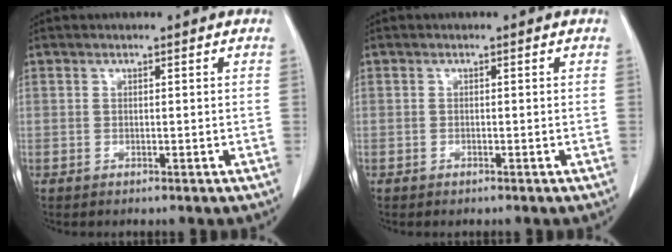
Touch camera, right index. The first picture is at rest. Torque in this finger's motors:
{"motor_torque": [0.21, -0.18, 0.01, 0.01]}